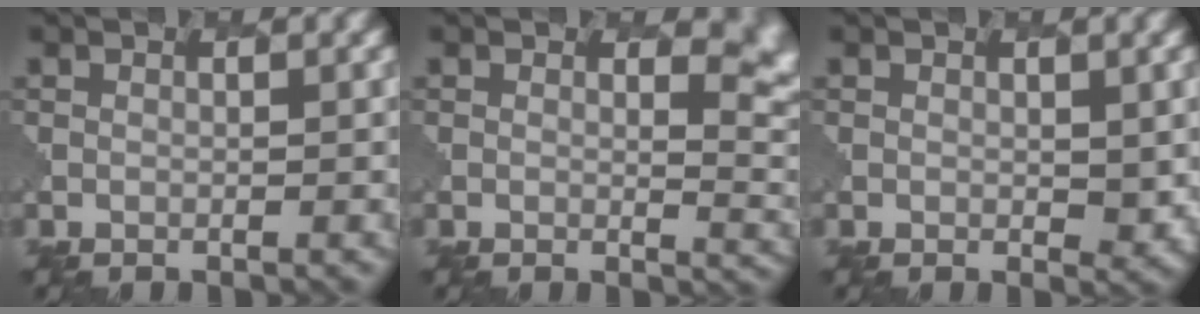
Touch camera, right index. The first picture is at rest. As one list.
[{"total": 5.0, "force": [1.8, 2.6, 3.8], "torque": [-0.032, -0.011, 0.028]}, {"total": 2.1, "force": [0.4, 1.3, 1.5], "torque": [-0.021, -0.006, 0.010]}]